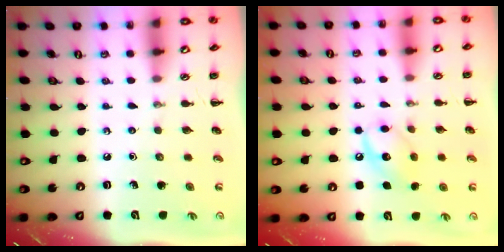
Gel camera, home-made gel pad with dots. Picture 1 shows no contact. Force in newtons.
{"total": 10.6, "press": 10.6, "slide": 1.3}